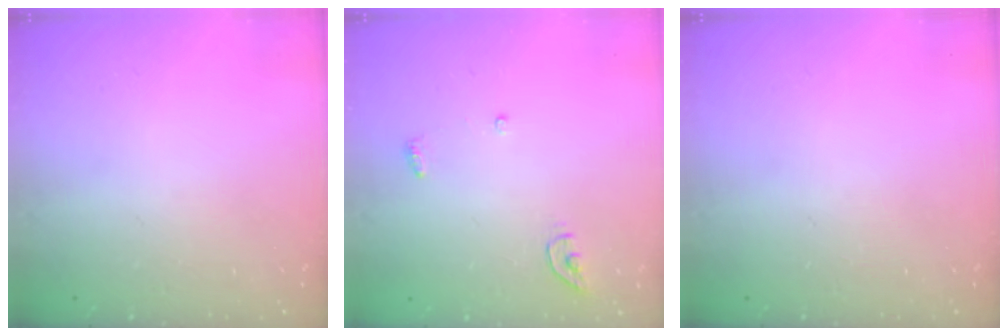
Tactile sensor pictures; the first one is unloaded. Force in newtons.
{"total": 3.9, "press": 3.8, "slide": 0.3}
{"total": 0.0}